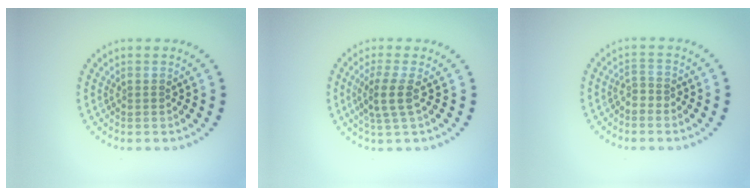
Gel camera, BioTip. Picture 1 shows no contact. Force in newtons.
{"total": 2.6, "press": 2.0, "slide": 1.6}
{"total": 0.9, "press": 0.6, "slide": 0.6}